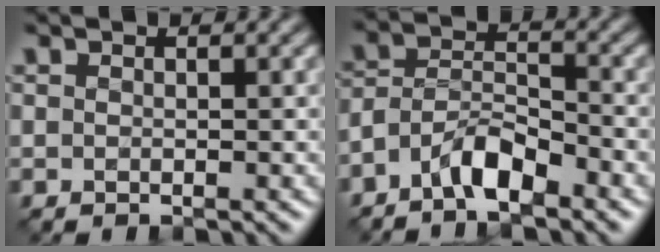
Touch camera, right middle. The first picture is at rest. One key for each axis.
{"total": 4.6, "fx": -3.4, "fy": 1.5, "fz": 2.7, "tx": -0.046, "ty": 0.006, "tz": -0.069}